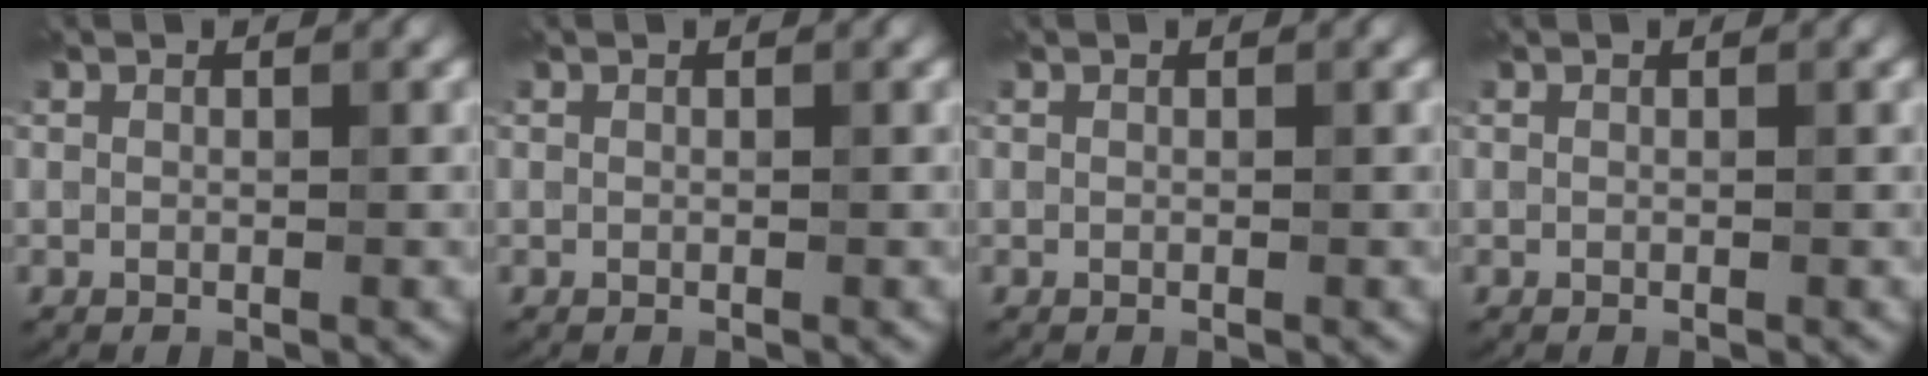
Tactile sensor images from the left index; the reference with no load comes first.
{"total": 0.0}
{"total": 0.0}
{"total": 0.0}